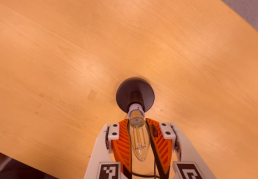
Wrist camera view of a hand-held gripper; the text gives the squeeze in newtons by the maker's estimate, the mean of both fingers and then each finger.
{"total": 19.0, "left": 18.3, "right": 19.8}